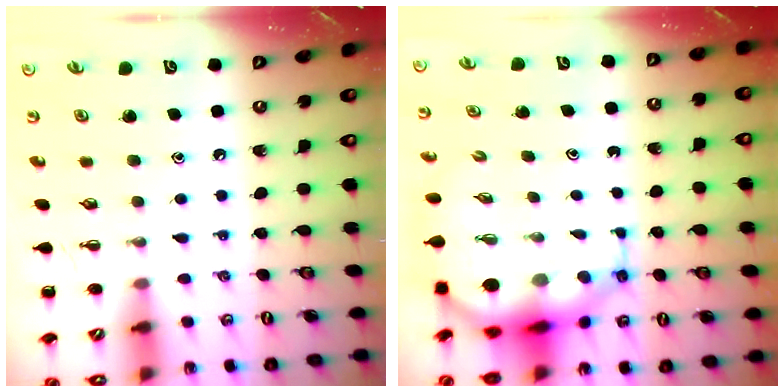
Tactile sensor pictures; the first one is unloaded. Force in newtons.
{"total": 9.1, "press": 8.8, "slide": 2.3}